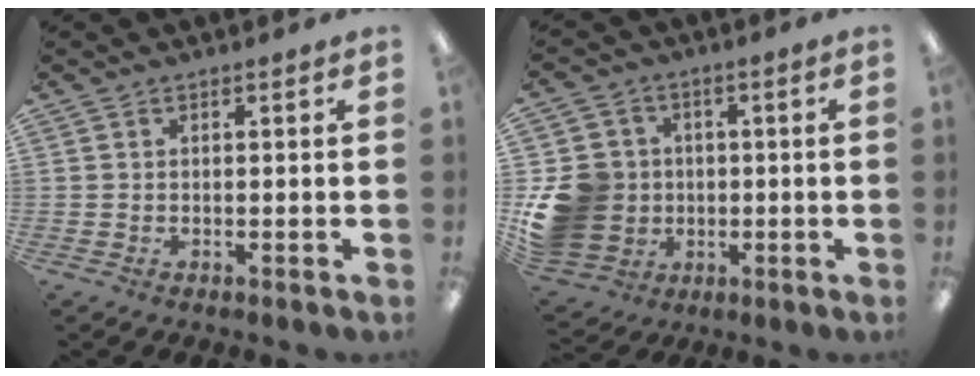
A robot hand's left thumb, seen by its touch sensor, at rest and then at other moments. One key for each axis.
{"total": 14.9, "fx": -1.6, "fy": 13.6, "fz": 5.7, "tx": -0.123, "ty": 0.019, "tz": -0.020}